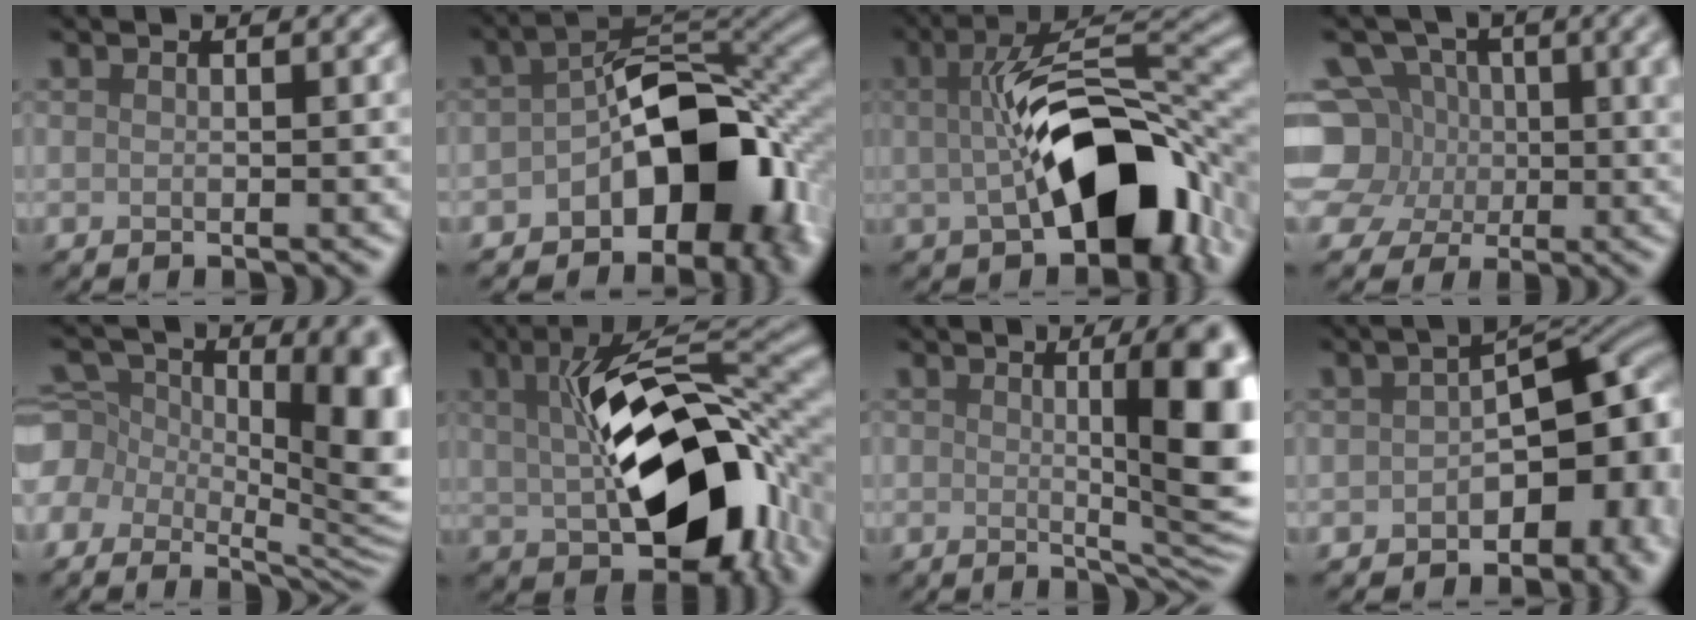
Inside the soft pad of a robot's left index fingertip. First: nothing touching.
{"total": 12.3, "force": [-4.1, 7.2, 9.0], "torque": [-0.109, 0.000, -0.070]}
{"total": 11.8, "force": [-1.6, 5.6, 10.2], "torque": [-0.150, 0.012, -0.025]}
{"total": 9.9, "force": [1.4, 8.5, 4.9], "torque": [-0.091, 0.029, -0.016]}
{"total": 15.7, "force": [0.0, 10.4, 11.8], "torque": [-0.178, -0.022, 0.004]}
{"total": 14.3, "force": [0.0, 7.5, 12.1], "torque": [-0.179, -0.006, 0.009]}
{"total": 8.8, "force": [0.9, 2.1, 8.5], "torque": [-0.101, -0.004, 0.015]}
{"total": 11.4, "force": [-3.0, 6.9, 8.5], "torque": [-0.084, -0.012, -0.044]}